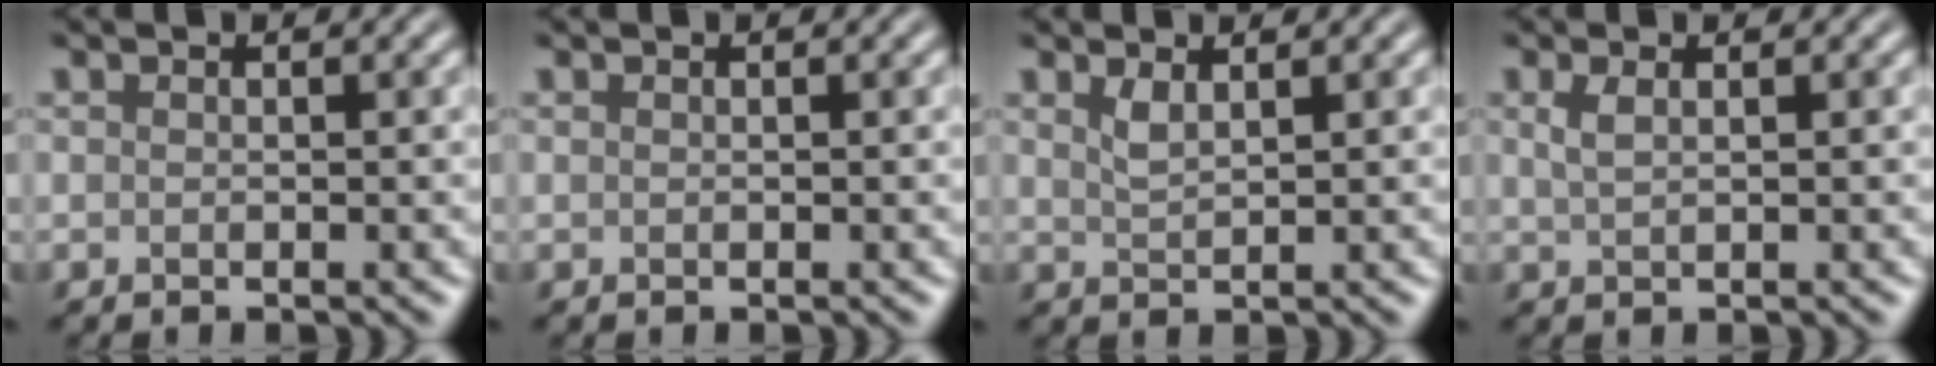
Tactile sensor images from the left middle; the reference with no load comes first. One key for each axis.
{"total": 0.0}
{"total": 1.4, "fx": 0.9, "fy": 0.4, "fz": 1.0, "tx": -0.024, "ty": 0.000, "tz": 0.021}
{"total": 1.4, "fx": 0.6, "fy": 0.6, "fz": 1.2, "tx": -0.021, "ty": 0.002, "tz": 0.014}